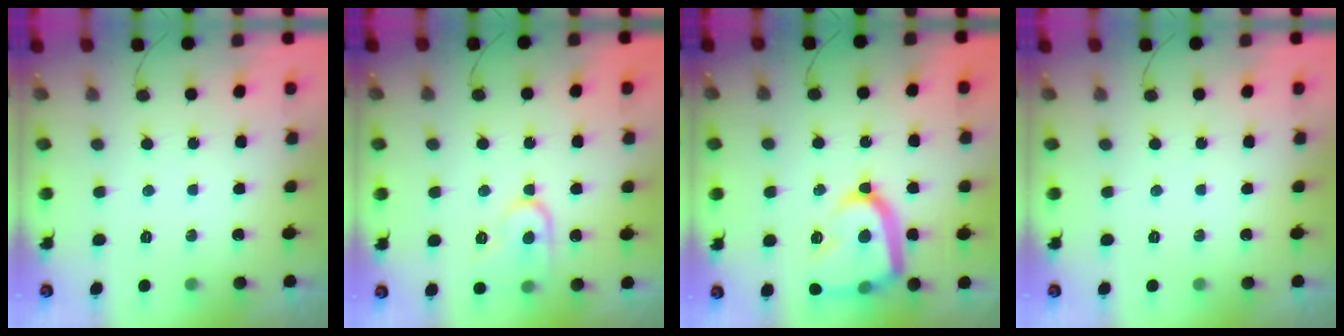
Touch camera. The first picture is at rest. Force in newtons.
{"total": 11.7, "press": 11.7, "slide": 1.0}
{"total": 17.2, "press": 17.2, "slide": 1.5}
{"total": 0.0}